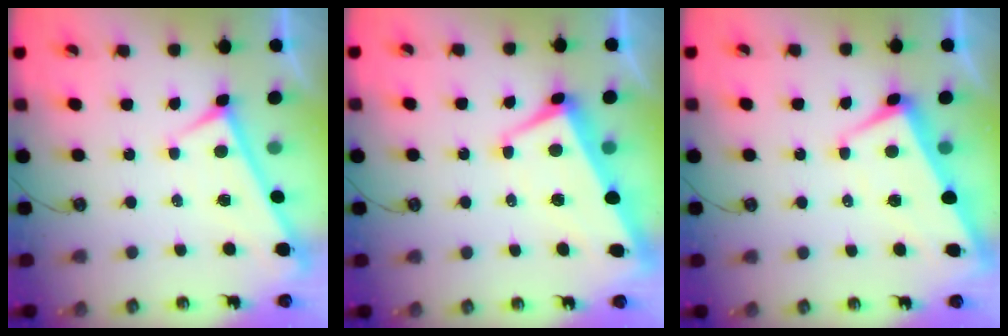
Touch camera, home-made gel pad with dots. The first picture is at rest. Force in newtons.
{"total": 1.8, "press": 1.1, "slide": 1.3}
{"total": 1.0, "press": 0.3, "slide": 1.0}